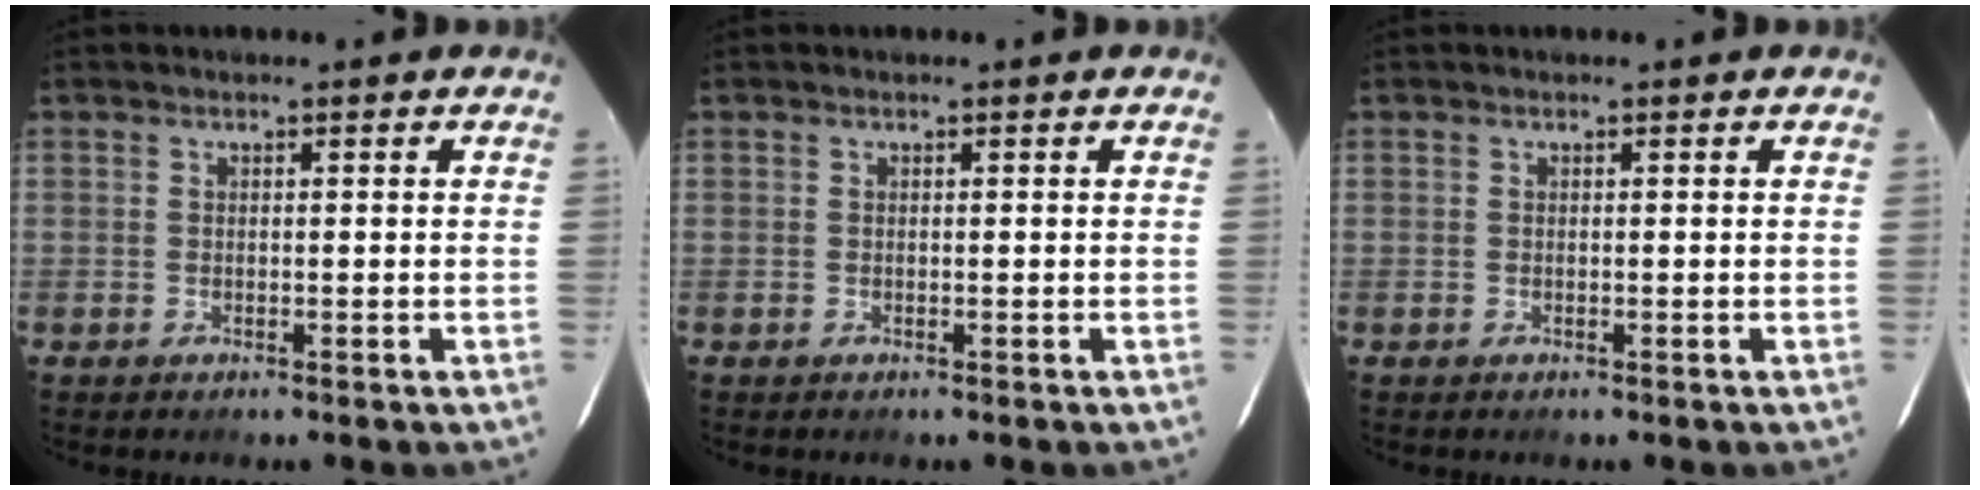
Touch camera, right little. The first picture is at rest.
{"total": 0.0}
{"total": 0.0}